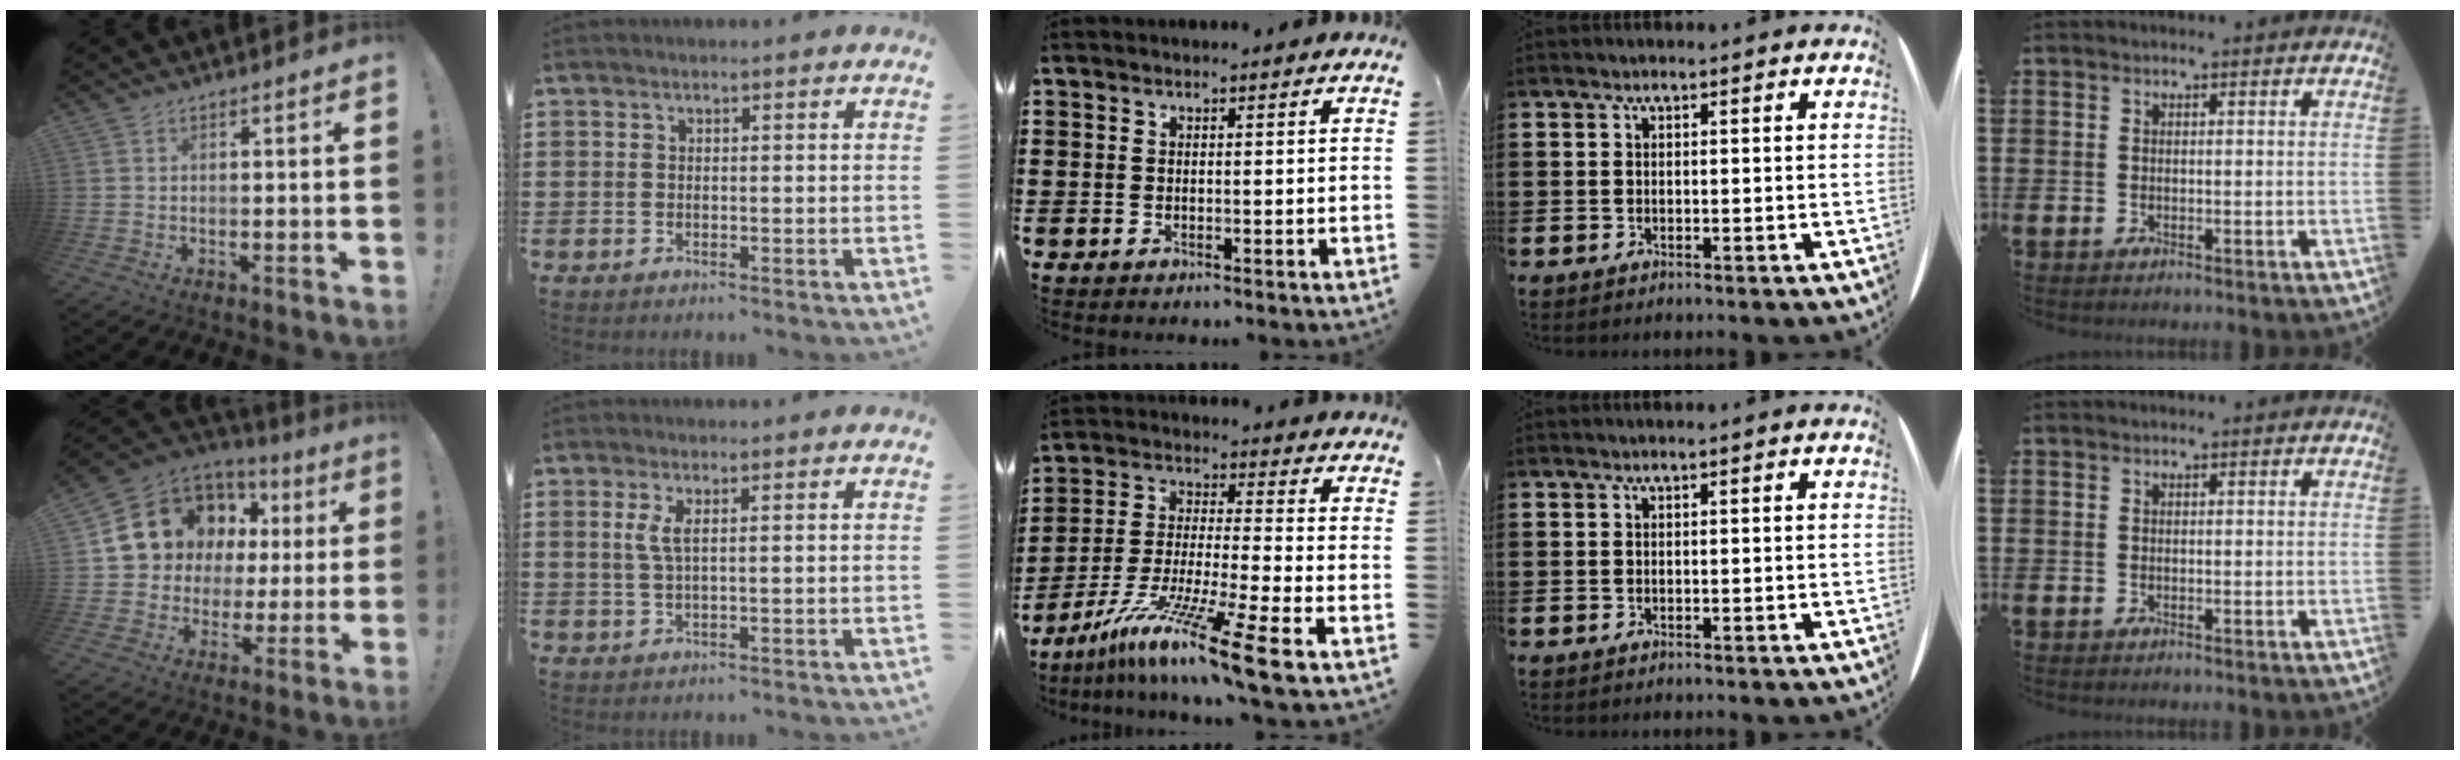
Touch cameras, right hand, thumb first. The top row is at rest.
{"thumb": {"total": 14.2, "force": [7.2, 11.3, 4.6], "torque": [-0.075, -0.050, 0.161]}, "index": {"total": 2.6, "force": [0.7, 0.4, 2.4], "torque": [-0.050, 0.002, 0.012]}, "middle": {"total": 13.0, "force": [-9.4, -0.5, 9.0], "torque": [-0.175, 0.005, -0.182]}}